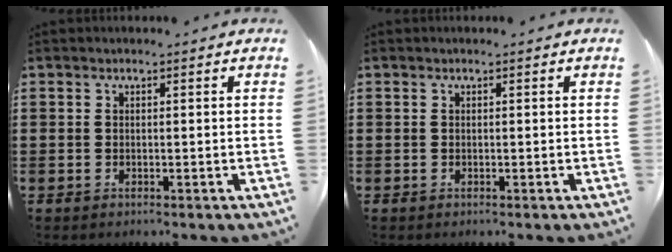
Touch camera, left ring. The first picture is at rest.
{"total": 0.0}